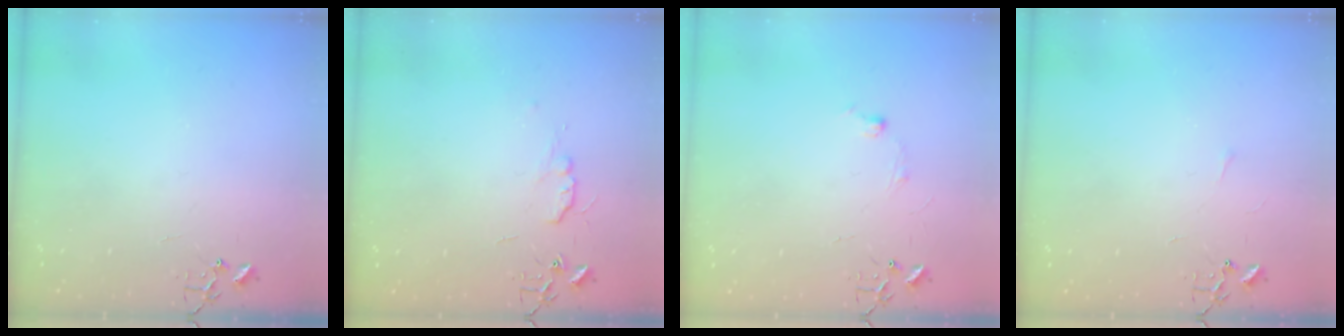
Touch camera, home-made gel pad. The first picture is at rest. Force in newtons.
{"total": 5.6, "press": 5.5, "slide": 0.7}
{"total": 5.8, "press": 5.7, "slide": 0.7}
{"total": 3.3, "press": 3.2, "slide": 0.5}